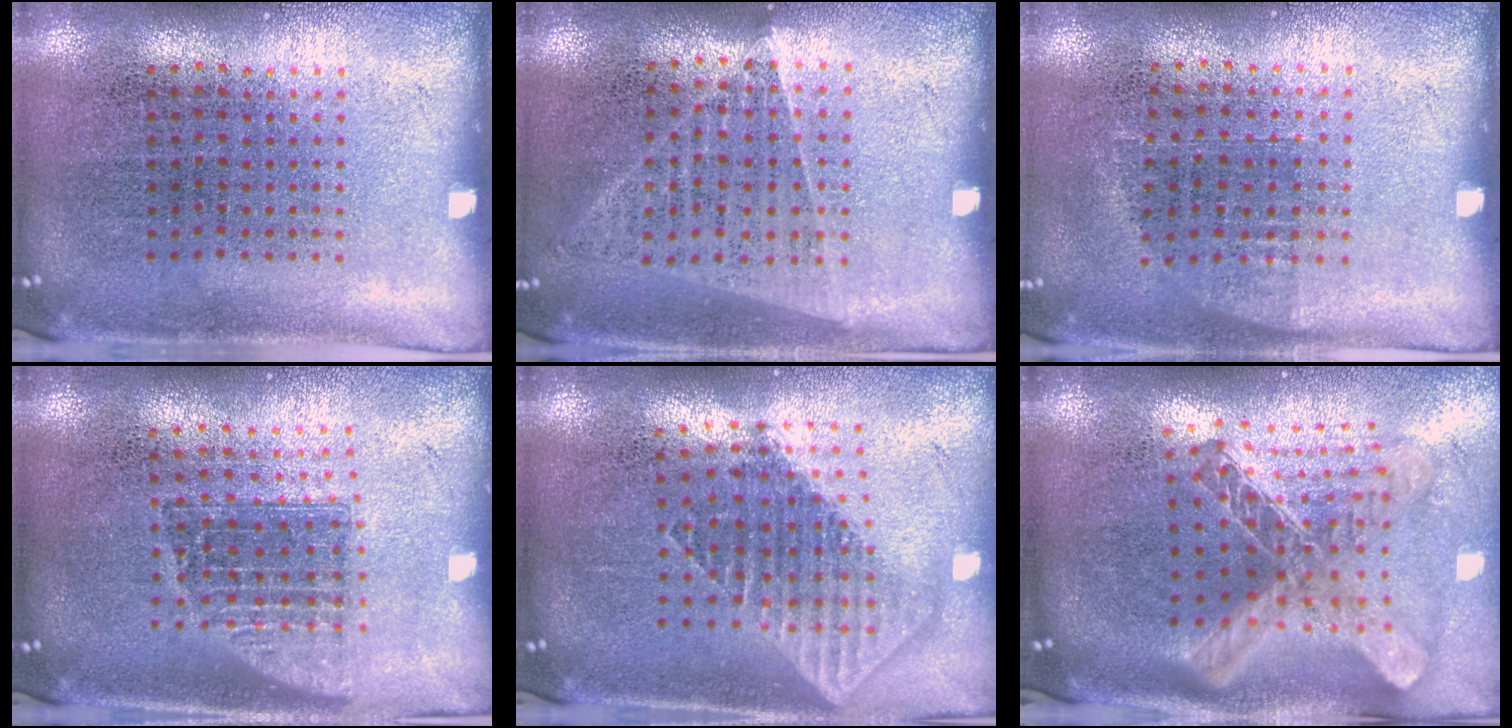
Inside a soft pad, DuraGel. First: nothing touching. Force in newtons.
{"total": 1.2, "press": 1.1, "slide": 0.1}
{"total": 0.6, "press": 0.6, "slide": 0.2}
{"total": 1.4, "press": 1.1, "slide": 0.9}
{"total": 1.8, "press": 1.5, "slide": 1.1}
{"total": 2.8, "press": 2.1, "slide": 1.9}